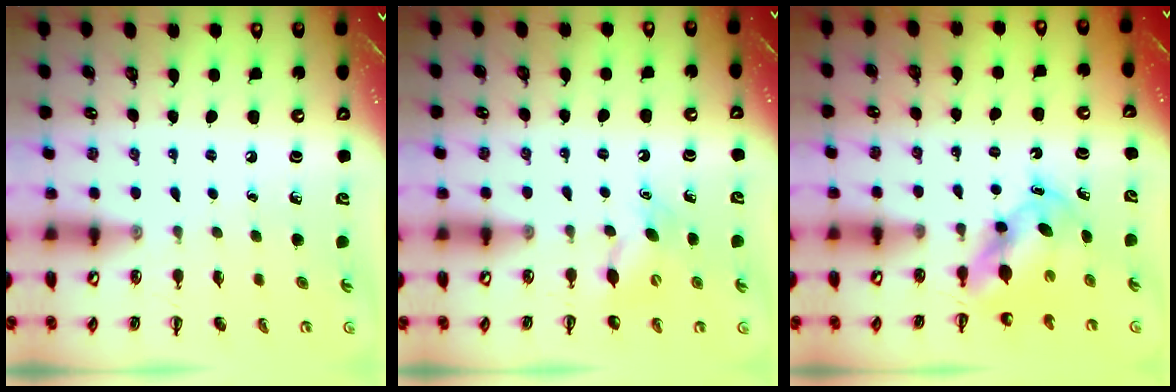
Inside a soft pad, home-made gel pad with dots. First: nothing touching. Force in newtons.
{"total": 7.4, "press": 7.2, "slide": 1.5}
{"total": 5.5, "press": 5.3, "slide": 1.4}